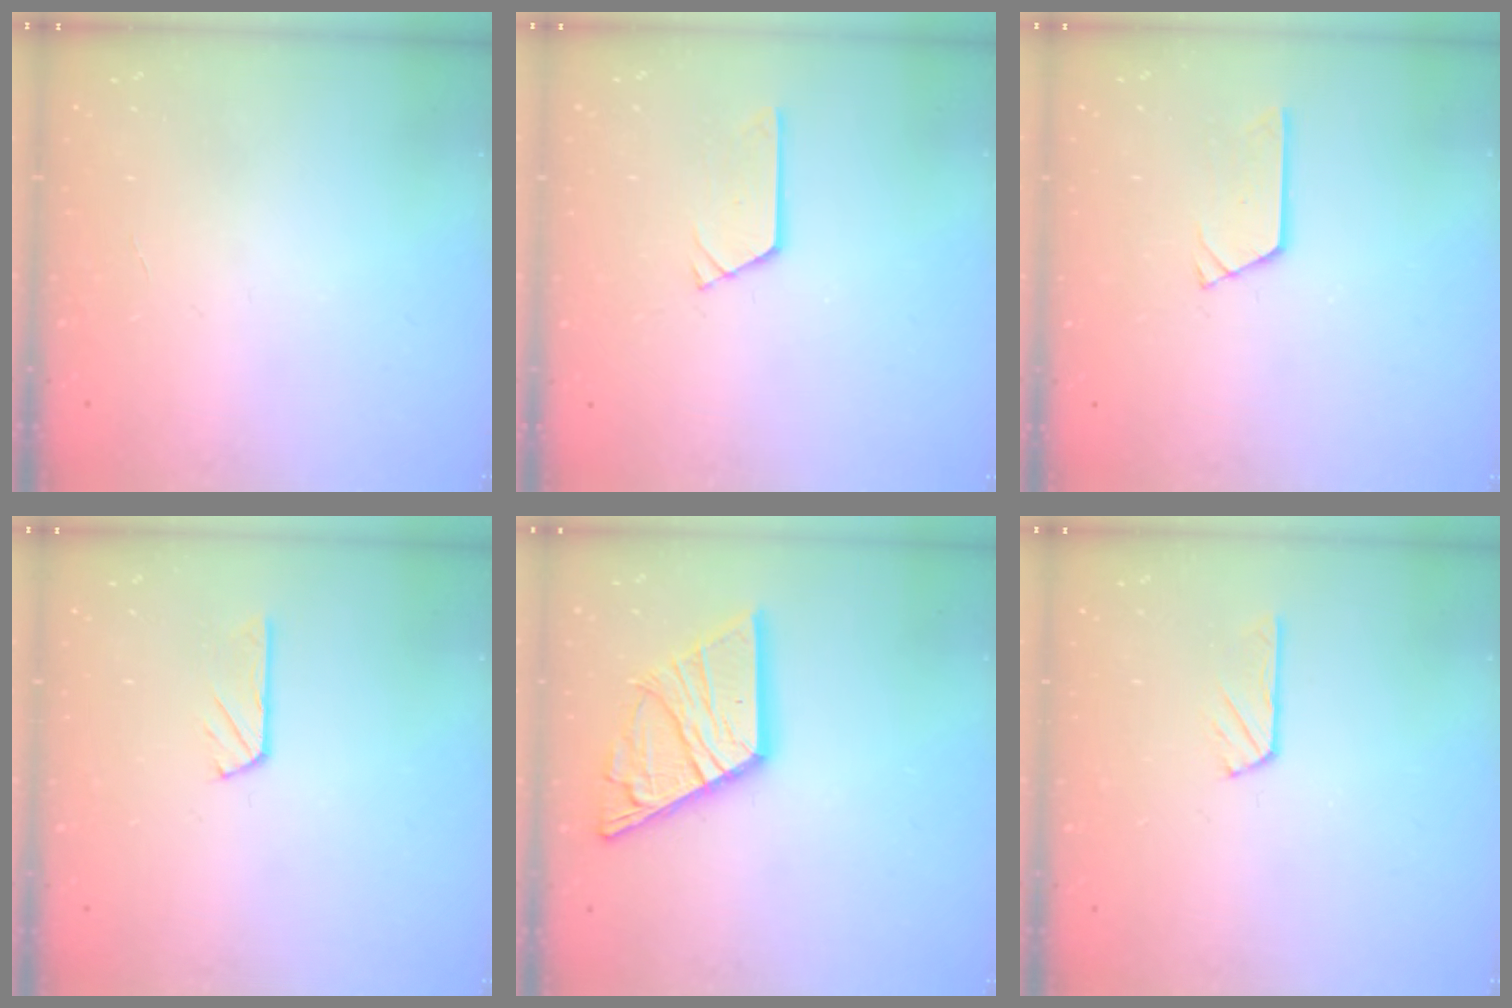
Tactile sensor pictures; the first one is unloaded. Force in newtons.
{"total": 2.9, "press": 2.9, "slide": 0.2}
{"total": 3.0, "press": 3.0, "slide": 0.2}
{"total": 2.9, "press": 2.9, "slide": 0.1}
{"total": 17.5, "press": 17.5, "slide": 1.5}
{"total": 3.6, "press": 3.5, "slide": 0.4}